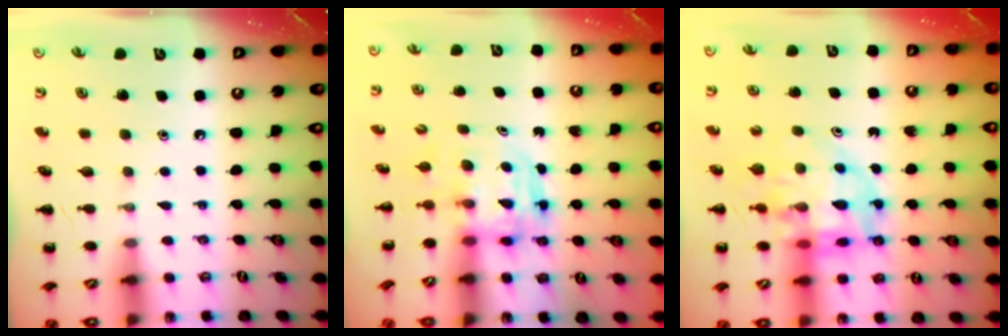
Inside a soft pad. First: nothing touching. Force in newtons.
{"total": 3.6, "press": 3.6, "slide": 0.3}
{"total": 13.5, "press": 12.9, "slide": 3.9}